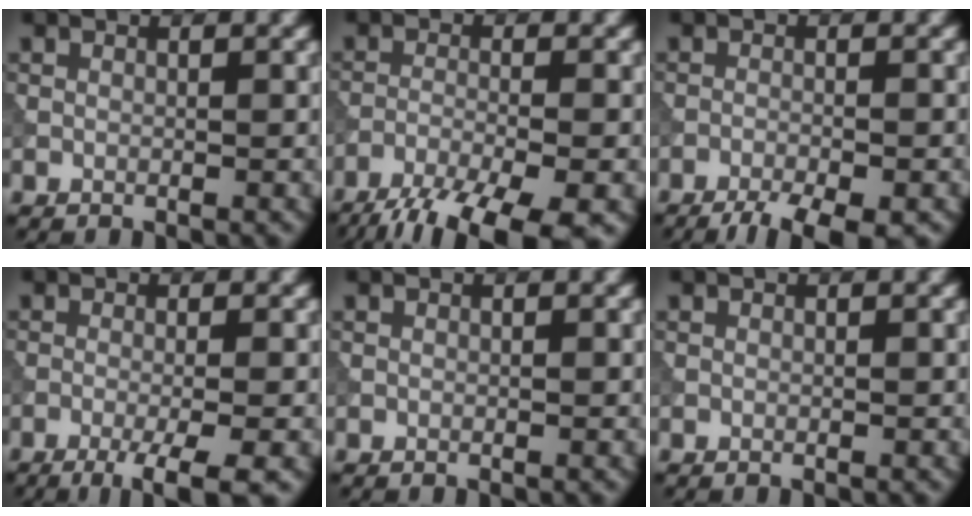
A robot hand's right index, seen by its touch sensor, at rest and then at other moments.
{"total": 9.9, "force": [-7.8, 2.1, 5.7], "torque": [-0.105, -0.034, -0.124]}
{"total": 6.6, "force": [-5.3, 1.4, 3.6], "torque": [-0.055, -0.019, -0.077]}
{"total": 5.0, "force": [-2.4, 1.0, 4.3], "torque": [-0.060, -0.002, -0.041]}
{"total": 0.0}
{"total": 0.0}